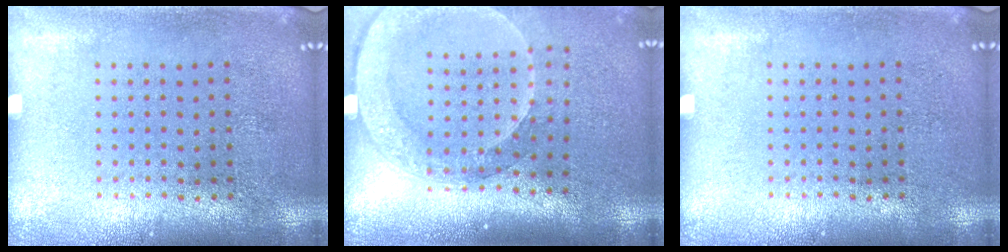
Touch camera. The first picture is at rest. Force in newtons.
{"total": 2.5, "press": 2.0, "slide": 1.5}
{"total": 0.0}